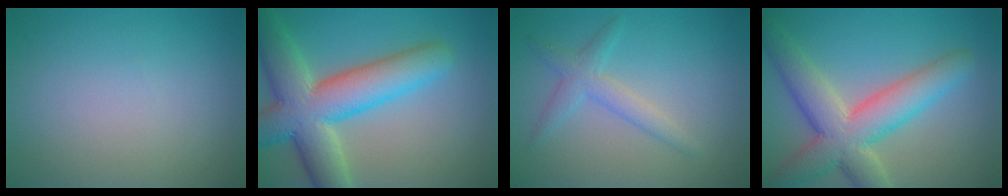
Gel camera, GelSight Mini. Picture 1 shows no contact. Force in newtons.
{"total": 10.3, "press": 10.3, "slide": 0.7}
{"total": 2.4, "press": 2.4, "slide": 0.0}
{"total": 8.0, "press": 8.0, "slide": 0.5}